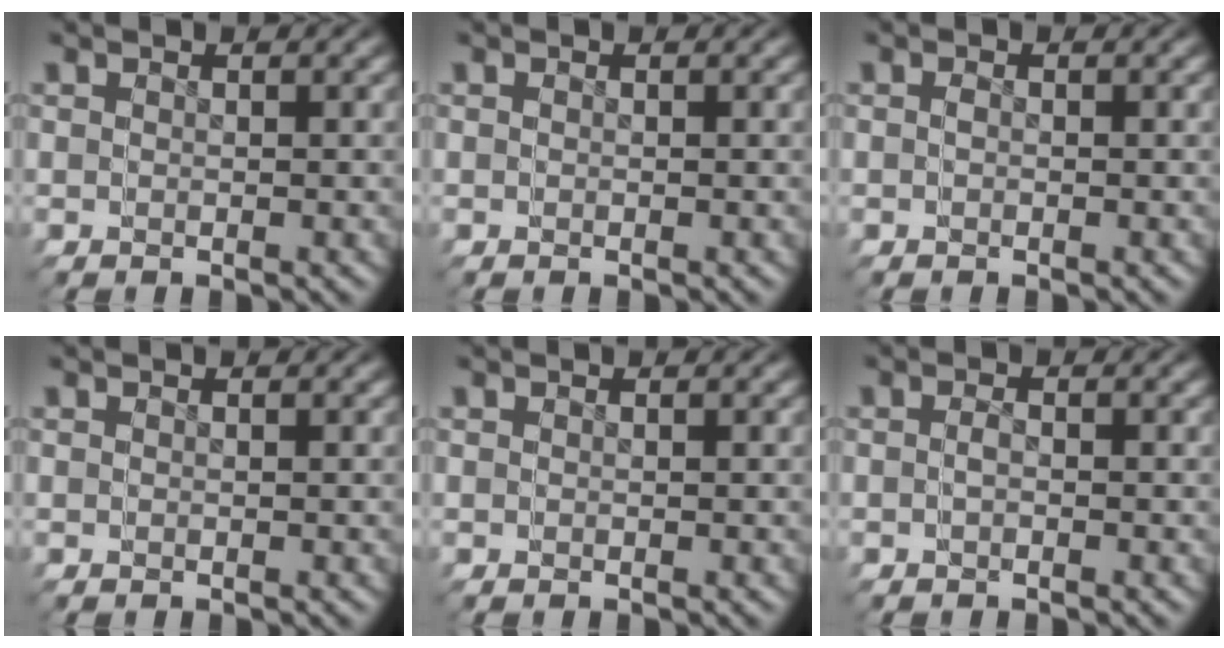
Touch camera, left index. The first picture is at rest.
{"total": 0.0}
{"total": 0.7, "force": [-0.5, -0.2, -0.4], "torque": [-0.006, -0.009, -0.006]}
{"total": 0.0}
{"total": 0.0}
{"total": 1.2, "force": [-1.0, -0.2, -0.6], "torque": [-0.012, -0.013, -0.010]}